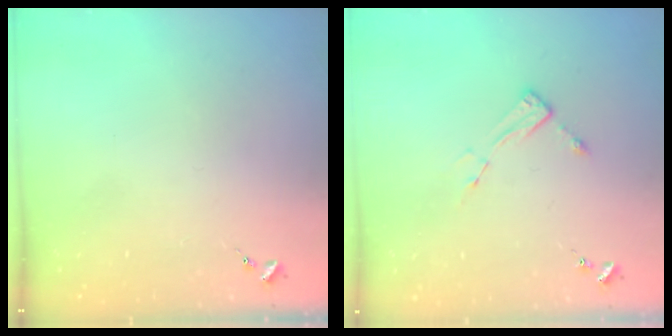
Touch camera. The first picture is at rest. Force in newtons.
{"total": 4.8, "press": 4.7, "slide": 0.3}